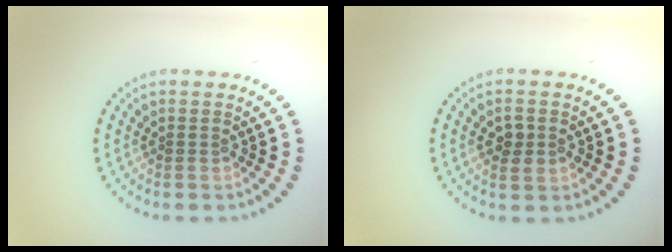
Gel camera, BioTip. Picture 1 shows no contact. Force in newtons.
{"total": 1.9, "press": 1.9, "slide": 0.0}